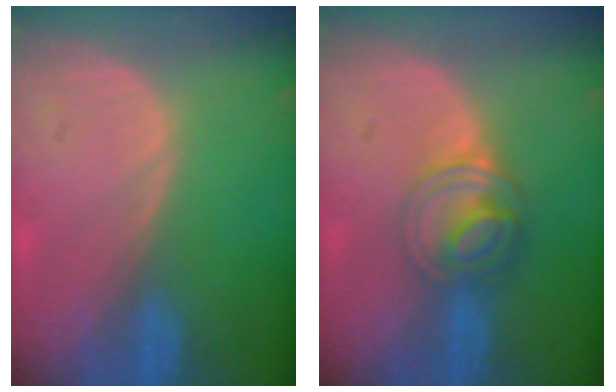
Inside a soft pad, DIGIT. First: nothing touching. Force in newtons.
{"total": 6.3, "press": 5.4, "slide": 3.2}